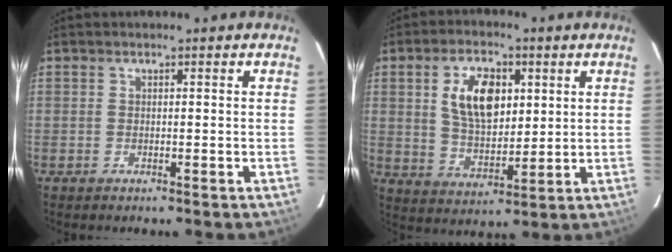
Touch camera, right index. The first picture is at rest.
{"total": 11.3, "force": [3.3, 6.2, 8.8], "torque": [-0.163, 0.012, 0.067]}